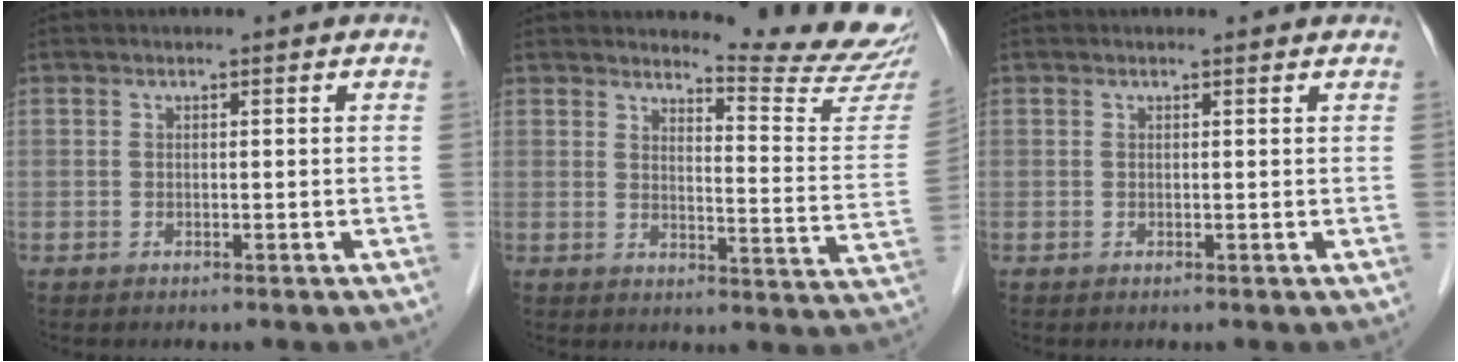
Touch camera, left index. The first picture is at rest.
{"total": 13.3, "force": [13.2, -1.4, 1.6], "torque": [-0.016, -0.125, 0.143]}
{"total": 1.0, "force": [0.9, 0.2, 0.1], "torque": [-0.011, 0.004, 0.009]}